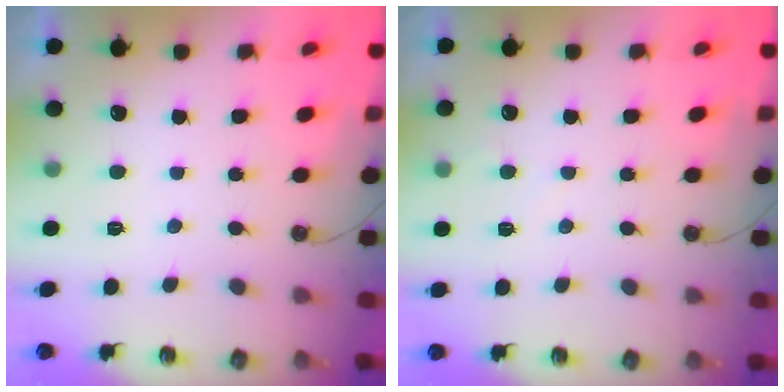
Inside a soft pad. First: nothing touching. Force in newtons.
{"total": 2.9, "press": 2.9, "slide": 0.3}